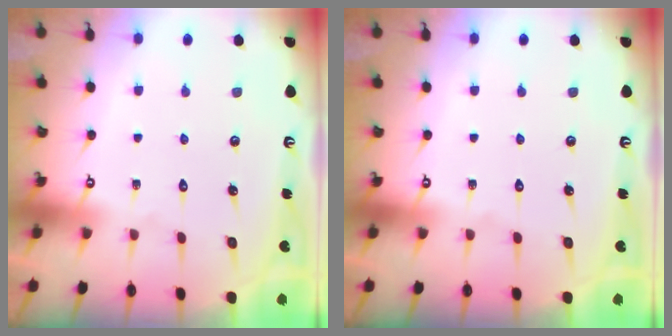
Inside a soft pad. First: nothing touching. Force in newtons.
{"total": 0.0}